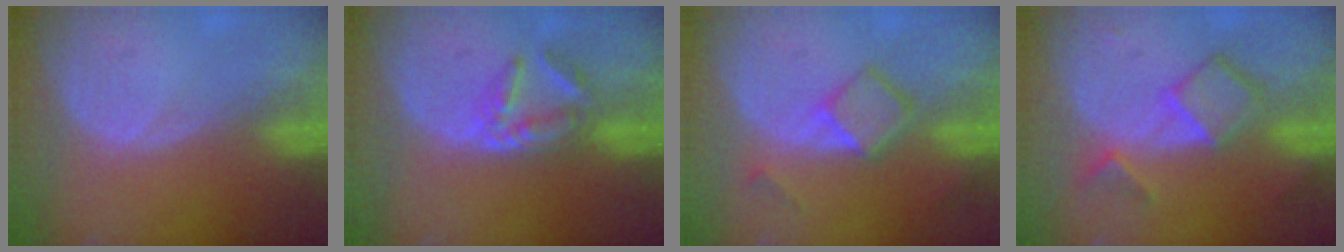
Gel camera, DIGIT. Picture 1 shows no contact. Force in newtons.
{"total": 5.8, "press": 4.9, "slide": 3.1}
{"total": 5.0, "press": 4.6, "slide": 1.9}
{"total": 6.9, "press": 6.0, "slide": 3.5}